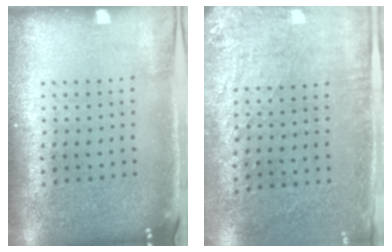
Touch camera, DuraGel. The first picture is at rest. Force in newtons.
{"total": 2.8, "press": 2.3, "slide": 1.6}